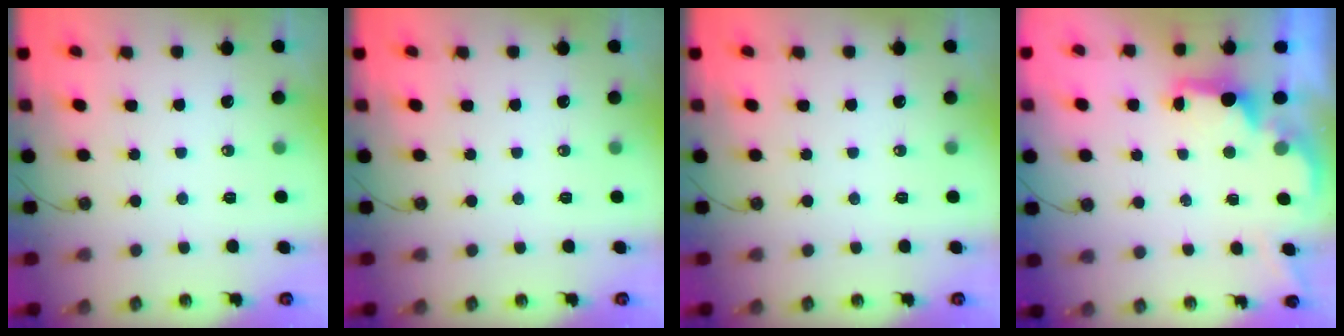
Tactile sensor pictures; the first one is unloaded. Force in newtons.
{"total": 0.0}
{"total": 0.0}
{"total": 2.1, "press": 2.0, "slide": 0.8}